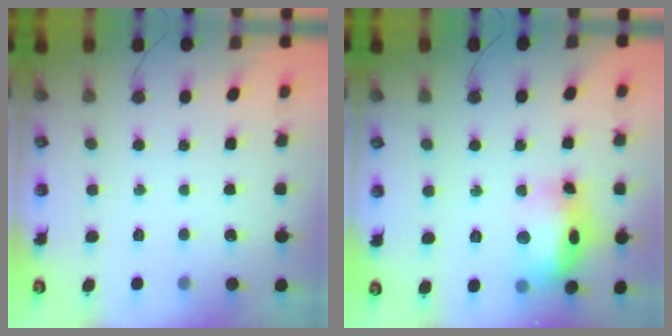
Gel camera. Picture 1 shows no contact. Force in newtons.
{"total": 15.6, "press": 15.5, "slide": 1.7}